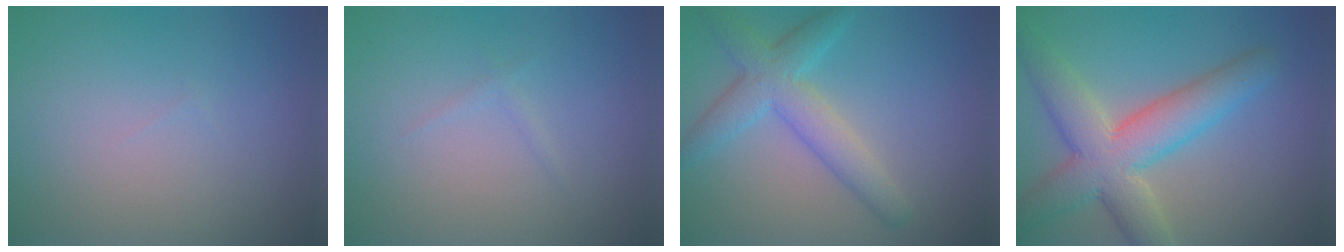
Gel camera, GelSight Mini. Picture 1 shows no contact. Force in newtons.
{"total": 0.6, "press": 0.6, "slide": 0.0}
{"total": 4.7, "press": 4.7, "slide": 0.1}
{"total": 8.0, "press": 8.0, "slide": 0.4}